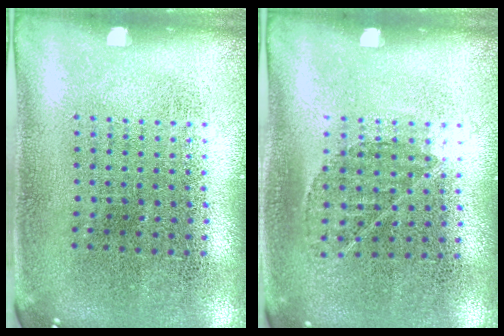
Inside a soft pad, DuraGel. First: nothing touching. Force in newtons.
{"total": 0.8, "press": 0.6, "slide": 0.5}